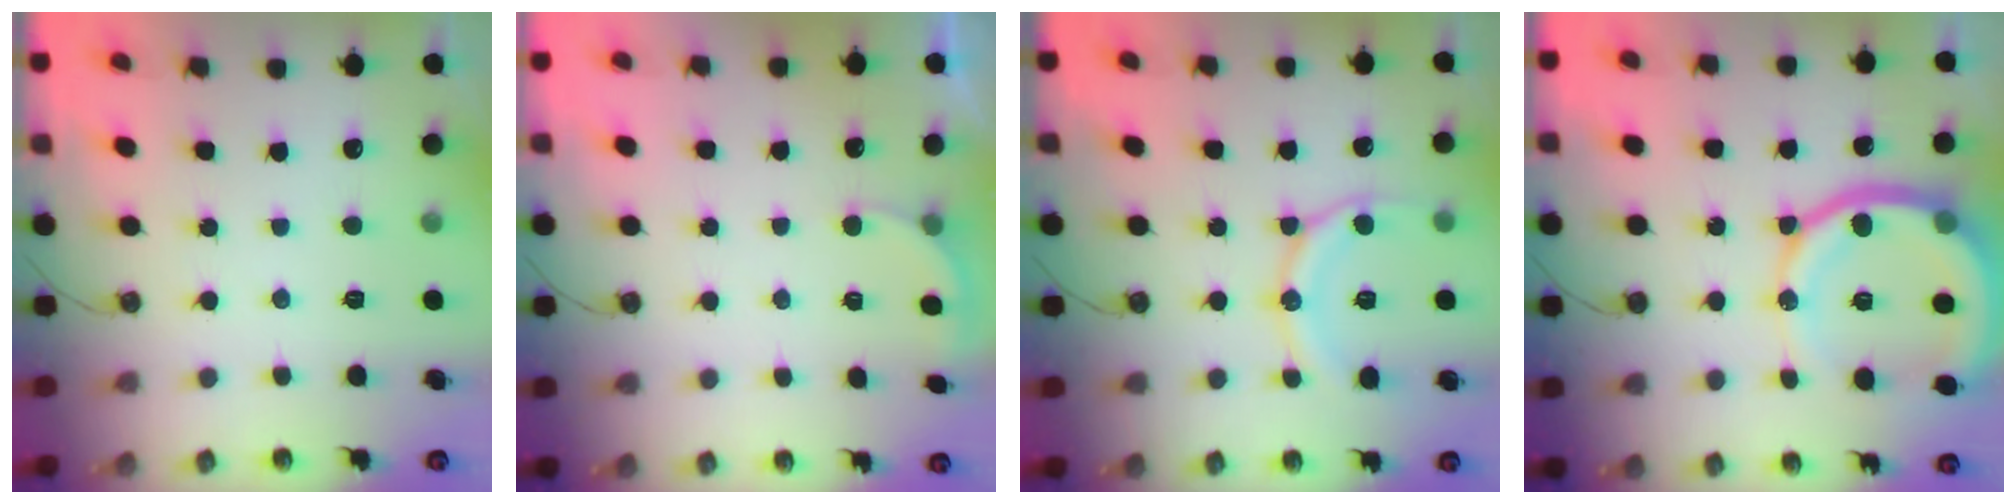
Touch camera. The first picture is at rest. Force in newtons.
{"total": 2.5, "press": 2.4, "slide": 0.7}
{"total": 12.7, "press": 12.6, "slide": 1.4}
{"total": 17.0, "press": 16.9, "slide": 1.7}